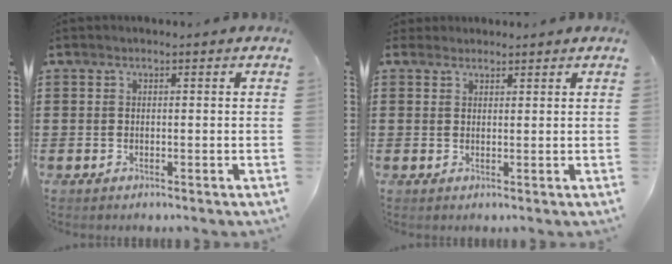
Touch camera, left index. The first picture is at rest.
{"total": 1.6, "force": [1.5, 0.7, 0.1], "torque": [-0.005, 0.005, 0.030]}